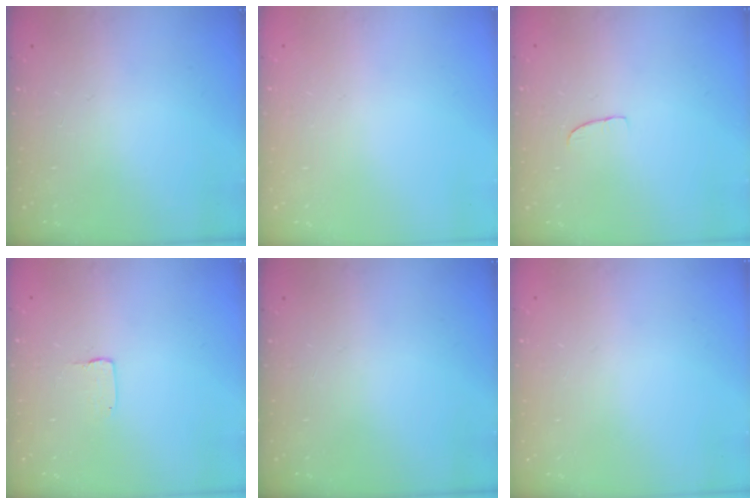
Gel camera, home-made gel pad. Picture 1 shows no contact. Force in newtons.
{"total": 0.0}
{"total": 4.7, "press": 4.7, "slide": 0.3}
{"total": 1.0, "press": 1.0, "slide": 0.1}
{"total": 0.0}
{"total": 0.0}